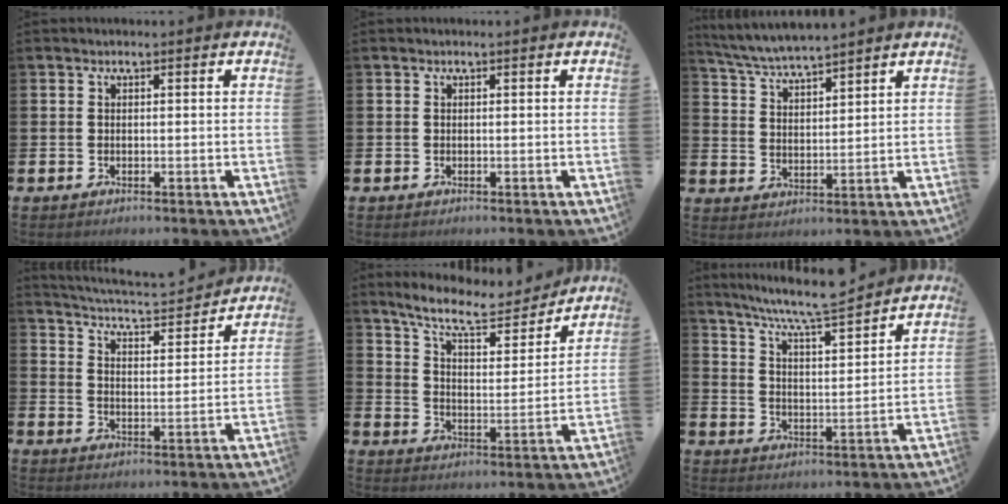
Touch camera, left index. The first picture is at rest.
{"total": 0.0}
{"total": 5.1, "force": [5.0, 0.0, 0.8], "torque": [-0.041, -0.028, 0.089]}
{"total": 4.9, "force": [4.9, 0.5, 0.7], "torque": [-0.037, -0.045, 0.079]}
{"total": 9.4, "force": [8.4, 2.1, 3.8], "torque": [-0.098, -0.053, 0.144]}
{"total": 8.3, "force": [7.8, 0.2, 2.9], "torque": [-0.082, -0.052, 0.138]}